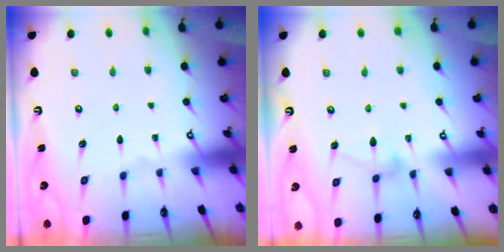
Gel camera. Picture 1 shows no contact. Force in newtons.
{"total": 7.3, "press": 7.3, "slide": 0.3}